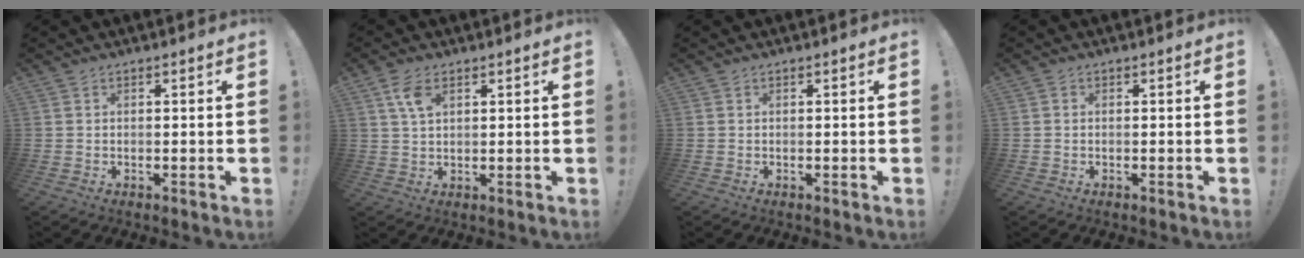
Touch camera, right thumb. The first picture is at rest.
{"total": 5.5, "force": [2.7, 2.7, 3.9], "torque": [-0.068, -0.008, 0.048]}
{"total": 0.0}
{"total": 0.0}